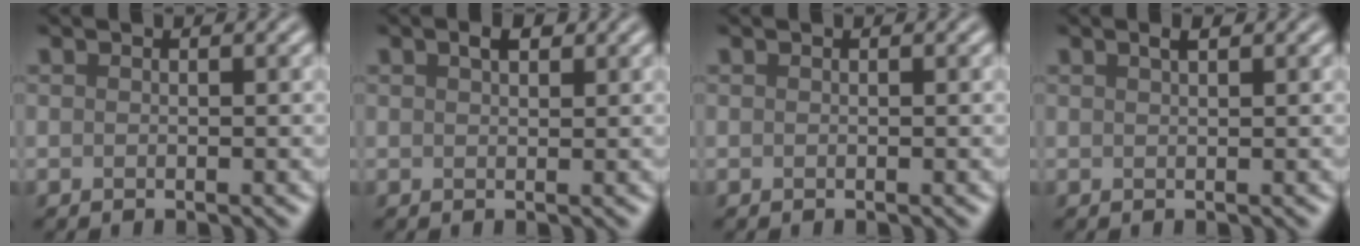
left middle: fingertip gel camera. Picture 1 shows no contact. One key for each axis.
{"total": 1.6, "fx": 1.0, "fy": 0.7, "fz": 1.1, "tx": -0.017, "ty": 0.005, "tz": 0.017}
{"total": 0.0}
{"total": 1.0, "fx": 0.7, "fy": 0.2, "fz": 0.7, "tx": -0.013, "ty": 0.001, "tz": 0.011}